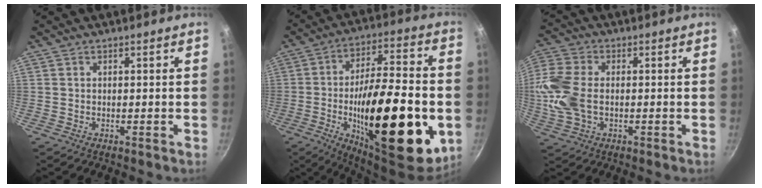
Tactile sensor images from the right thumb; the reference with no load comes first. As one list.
[{"total": 31.0, "force": [-7.2, 11.7, 27.8], "torque": [-0.396, 0.017, -0.103]}, {"total": 12.5, "force": [-0.7, 8.2, 9.4], "torque": [-0.205, 0.013, -0.023]}]